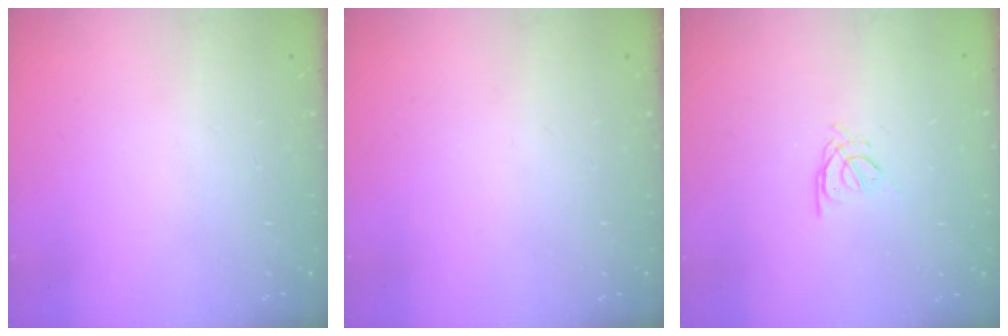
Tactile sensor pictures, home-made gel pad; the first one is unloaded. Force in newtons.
{"total": 0.0}
{"total": 1.9, "press": 1.9, "slide": 0.4}